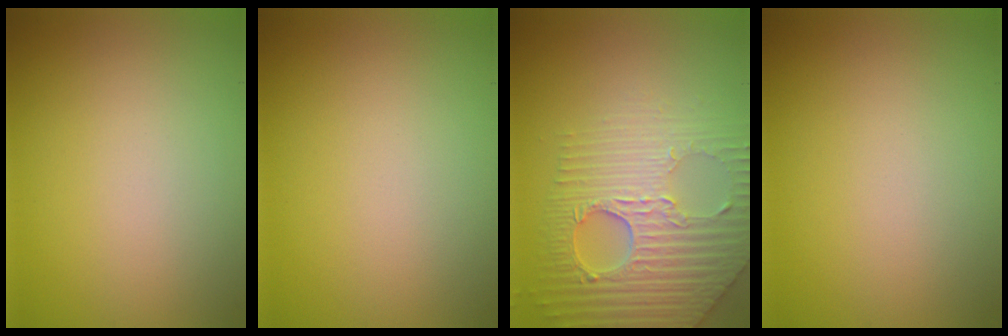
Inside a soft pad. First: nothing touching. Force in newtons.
{"total": 0.0}
{"total": 6.3, "press": 5.3, "slide": 3.4}
{"total": 0.0}